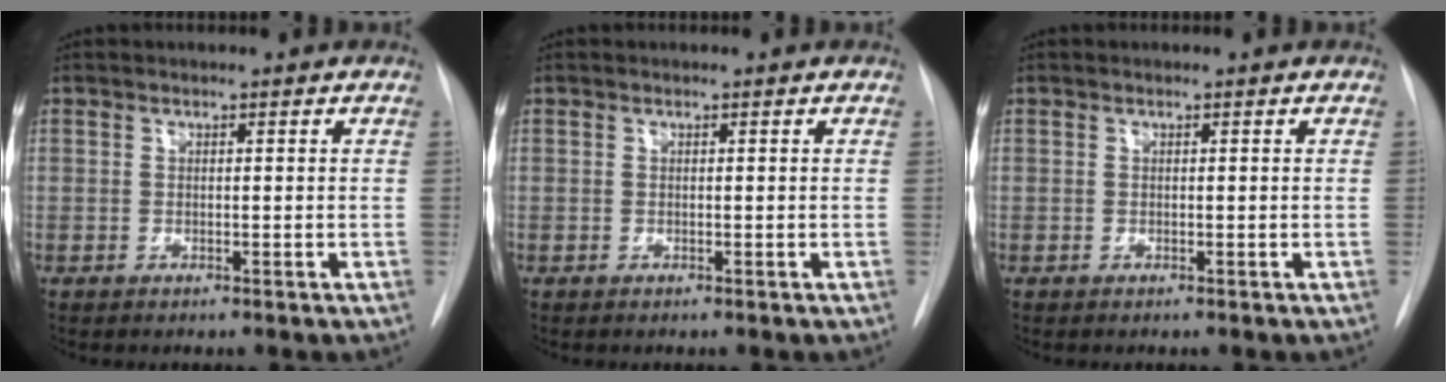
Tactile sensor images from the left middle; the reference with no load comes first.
{"total": 0.0}
{"total": 0.0}